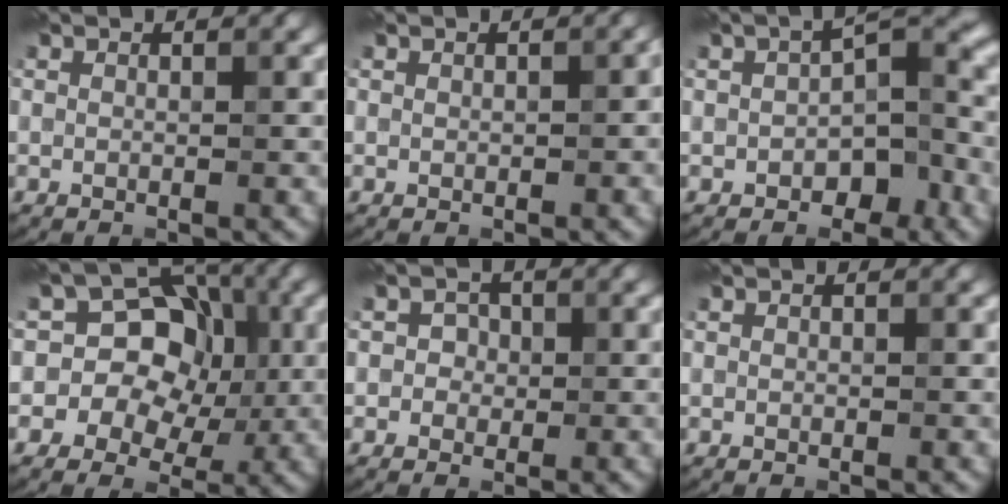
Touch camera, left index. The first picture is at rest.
{"total": 1.2, "force": [-0.2, 0.4, 1.1], "torque": [-0.013, 0.002, -0.001]}
{"total": 4.6, "force": [-1.9, 2.6, 3.3], "torque": [-0.033, 0.016, -0.035]}
{"total": 10.2, "force": [0.3, 9.1, 4.7], "torque": [-0.043, 0.054, -0.038]}
{"total": 1.6, "force": [-0.2, 1.6, 0.4], "torque": [0.010, 0.006, -0.011]}
{"total": 0.0}